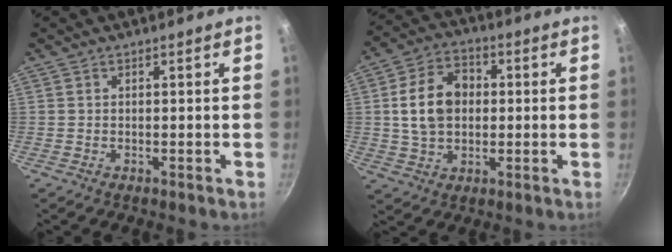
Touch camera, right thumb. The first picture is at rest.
{"total": 11.9, "force": [1.0, 8.6, 8.2], "torque": [-0.122, 0.018, 0.010]}